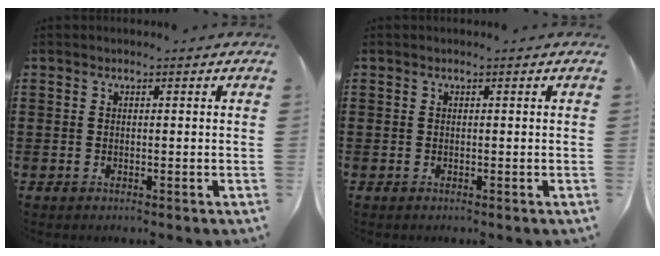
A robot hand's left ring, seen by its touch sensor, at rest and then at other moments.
{"total": 0.0}